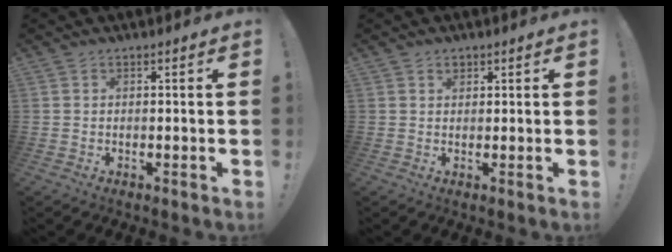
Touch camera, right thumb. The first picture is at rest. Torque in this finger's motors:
{"motor_torque": [0.20, 0.49, 0.25, -0.19, 0.00]}